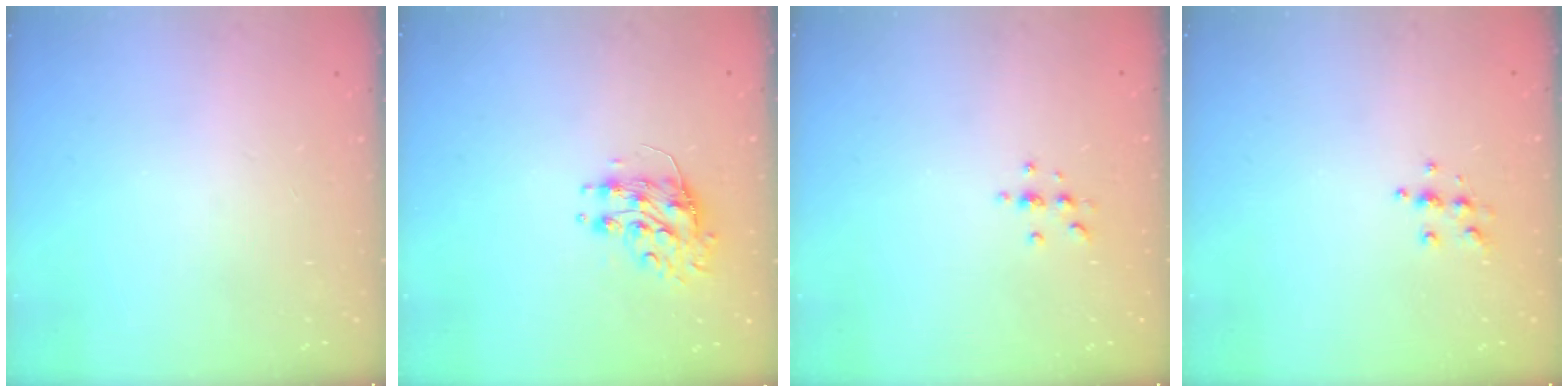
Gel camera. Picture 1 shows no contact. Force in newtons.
{"total": 8.5, "press": 8.5, "slide": 0.2}
{"total": 2.7, "press": 2.7, "slide": 0.3}
{"total": 5.6, "press": 5.5, "slide": 1.3}